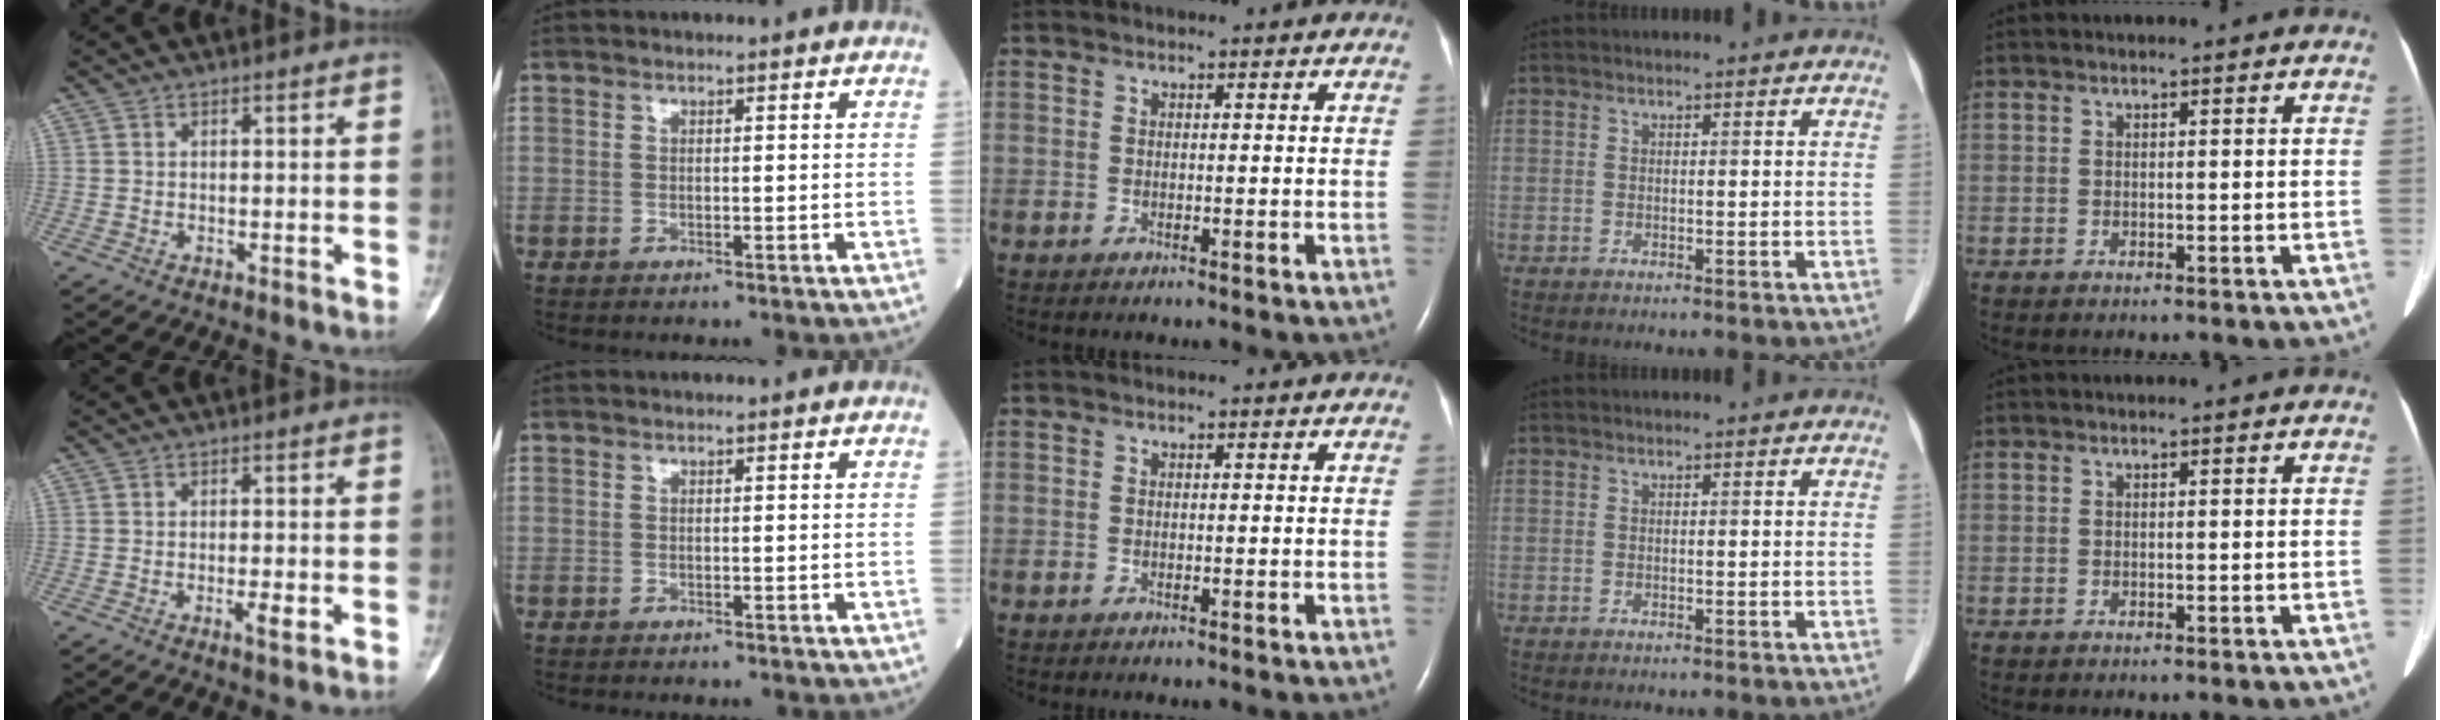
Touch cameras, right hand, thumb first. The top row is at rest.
{"thumb": {"total": 2.6, "force": [-0.9, 0.5, 2.4], "torque": [-0.042, -0.004, -0.015]}}